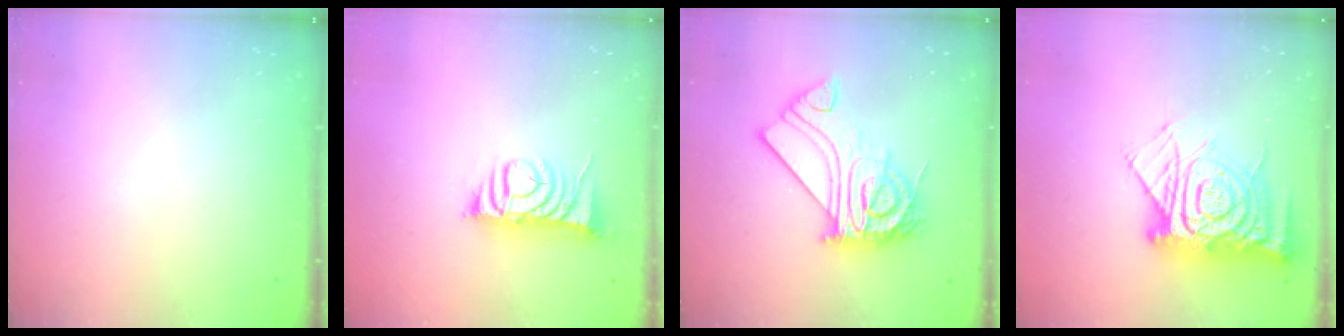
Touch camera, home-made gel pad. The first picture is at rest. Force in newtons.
{"total": 8.3, "press": 8.2, "slide": 0.8}
{"total": 21.6, "press": 21.6, "slide": 2.0}
{"total": 17.2, "press": 17.2, "slide": 1.7}